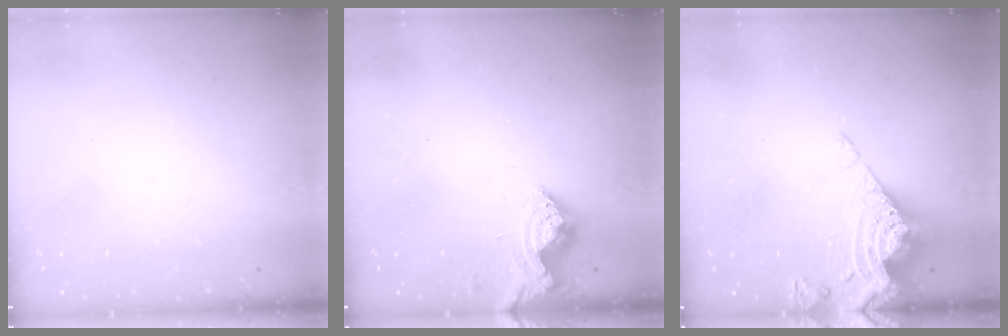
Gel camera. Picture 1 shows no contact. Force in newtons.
{"total": 9.2, "press": 9.1, "slide": 0.6}
{"total": 14.0, "press": 13.9, "slide": 1.6}